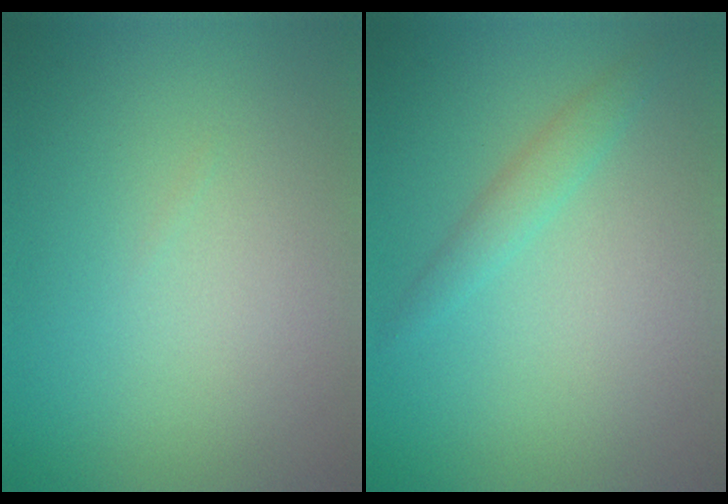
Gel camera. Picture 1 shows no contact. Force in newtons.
{"total": 1.6, "press": 1.6, "slide": 0.1}